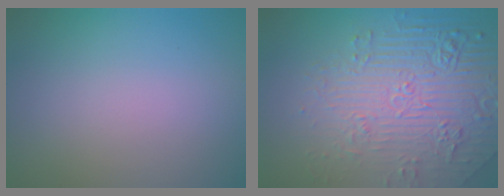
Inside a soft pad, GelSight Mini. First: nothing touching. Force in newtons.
{"total": 8.9, "press": 6.1, "slide": 6.4}